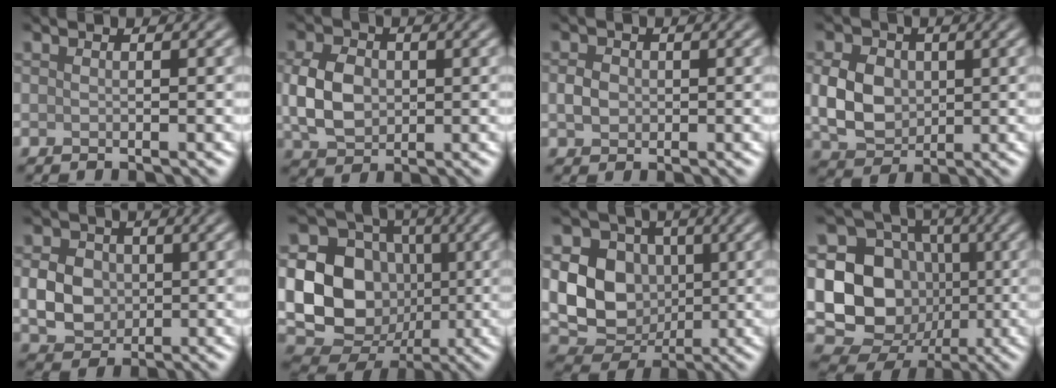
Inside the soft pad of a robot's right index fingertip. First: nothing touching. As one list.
[{"total": 5.0, "force": [0.1, 3.7, 3.3], "torque": [-0.074, 0.001, 0.001]}, {"total": 1.7, "force": [0.0, 1.5, 0.9], "torque": [-0.019, 0.000, -0.006]}, {"total": 4.9, "force": [0.2, 3.8, 3.1], "torque": [-0.066, -0.002, 0.003]}, {"total": 4.1, "force": [-0.1, 3.4, 2.2], "torque": [-0.044, -0.001, -0.002]}, {"total": 12.2, "force": [-1.0, 10.5, 6.2], "torque": [-0.117, -0.016, -0.037]}, {"total": 8.0, "force": [0.1, 6.5, 4.6], "torque": [-0.082, -0.006, -0.005]}, {"total": 10.8, "force": [-1.1, 9.3, 5.5], "torque": [-0.090, -0.008, -0.041]}]